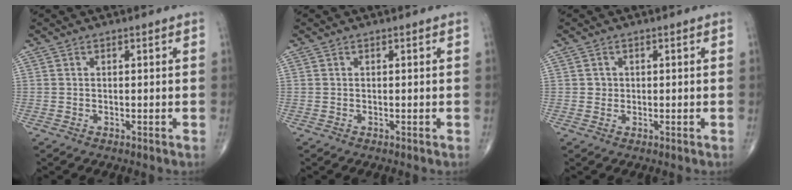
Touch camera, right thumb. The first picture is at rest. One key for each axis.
{"total": 0.0}
{"total": 1.2, "fx": 0.1, "fy": 1.2, "fz": 0.2, "tx": 0.004, "ty": 0.003, "tz": 0.001}